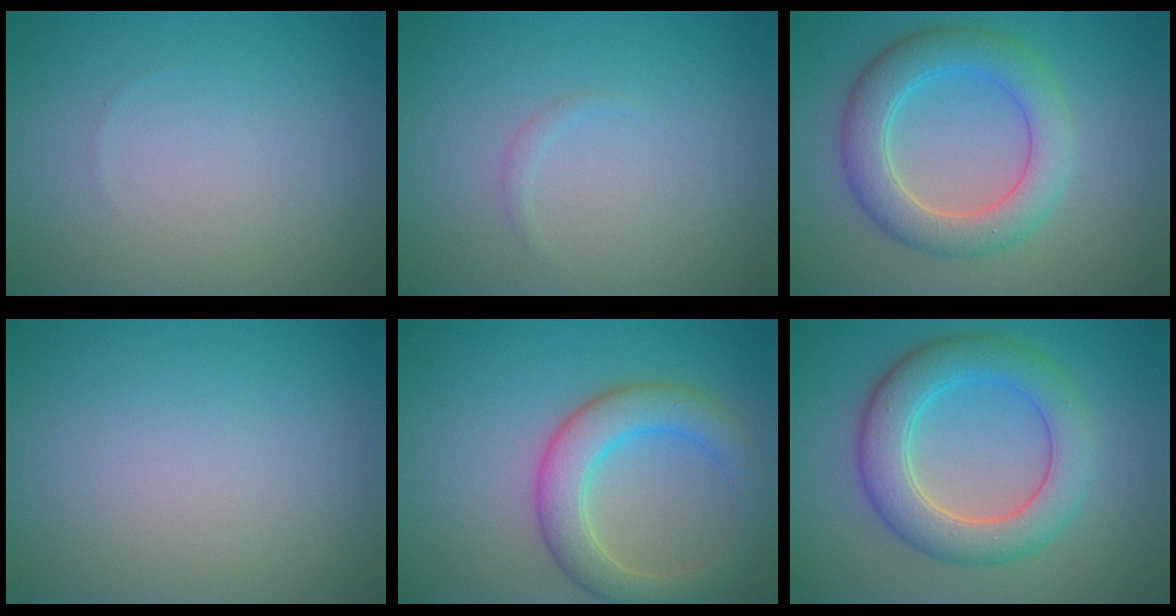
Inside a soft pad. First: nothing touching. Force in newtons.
{"total": 0.6, "press": 0.5, "slide": 0.1}
{"total": 5.5, "press": 5.5, "slide": 0.1}
{"total": 0.0}
{"total": 5.2, "press": 5.2, "slide": 0.1}
{"total": 6.4, "press": 6.4, "slide": 0.4}